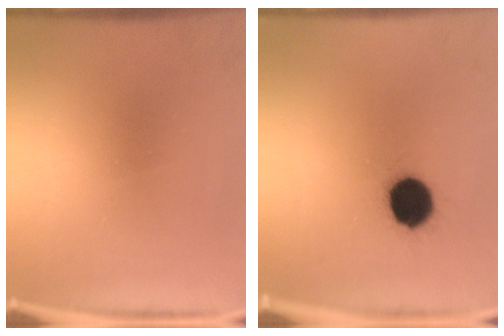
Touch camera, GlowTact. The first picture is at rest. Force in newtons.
{"total": 11.1}